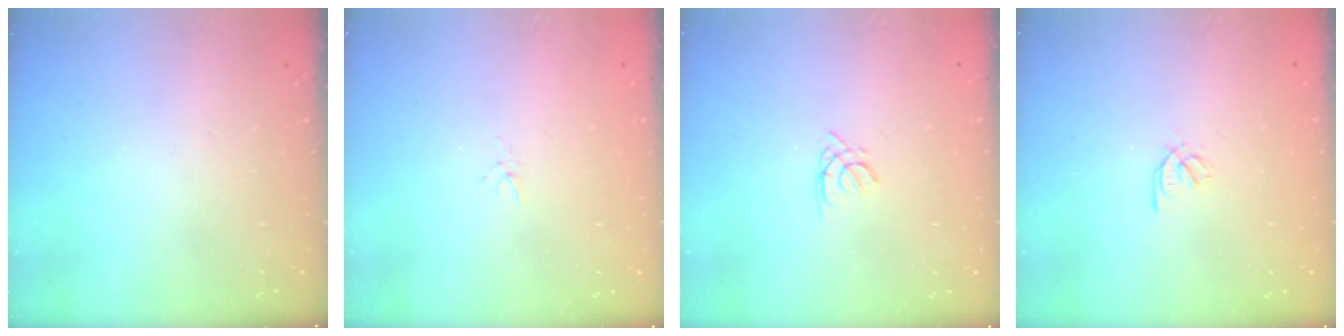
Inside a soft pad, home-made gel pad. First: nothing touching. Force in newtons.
{"total": 1.0, "press": 1.0, "slide": 0.3}
{"total": 1.7, "press": 1.7, "slide": 0.3}
{"total": 2.1, "press": 2.0, "slide": 0.7}